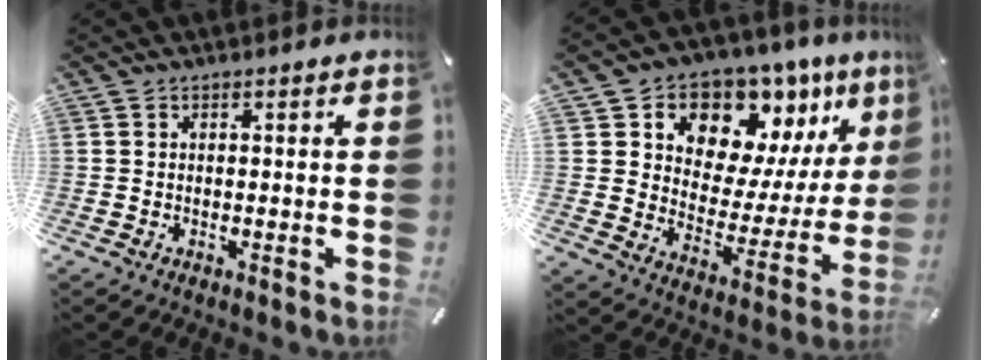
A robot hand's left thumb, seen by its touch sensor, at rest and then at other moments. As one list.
[{"total": 11.7, "force": [8.6, 7.6, 2.3], "torque": [-0.034, -0.100, 0.154]}]